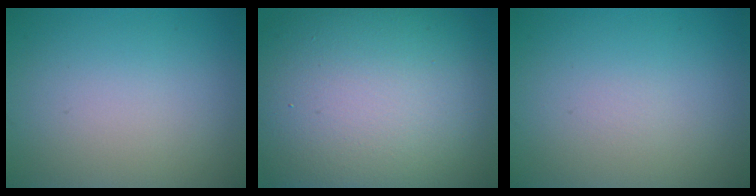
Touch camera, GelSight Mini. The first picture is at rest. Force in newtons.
{"total": 17.8, "press": 17.8, "slide": 0.7}
{"total": 0.0}